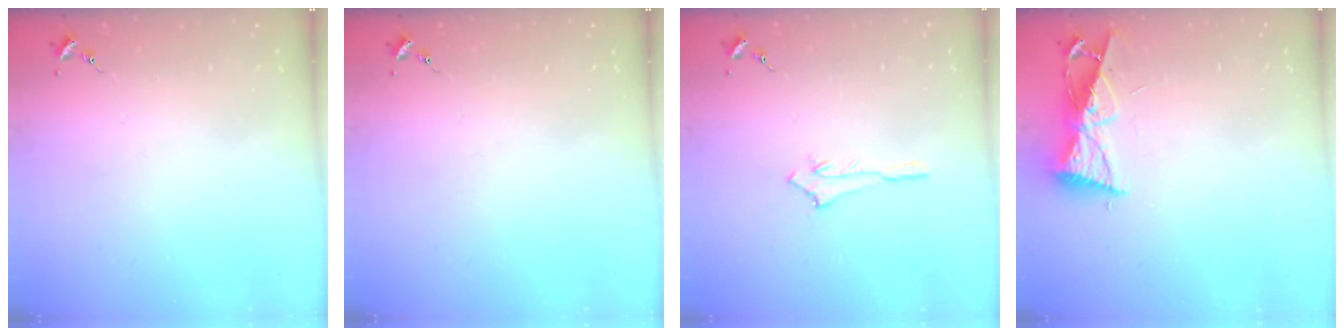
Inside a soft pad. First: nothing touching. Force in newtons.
{"total": 0.0}
{"total": 2.5, "press": 2.5, "slide": 0.4}
{"total": 8.3, "press": 8.3, "slide": 0.8}